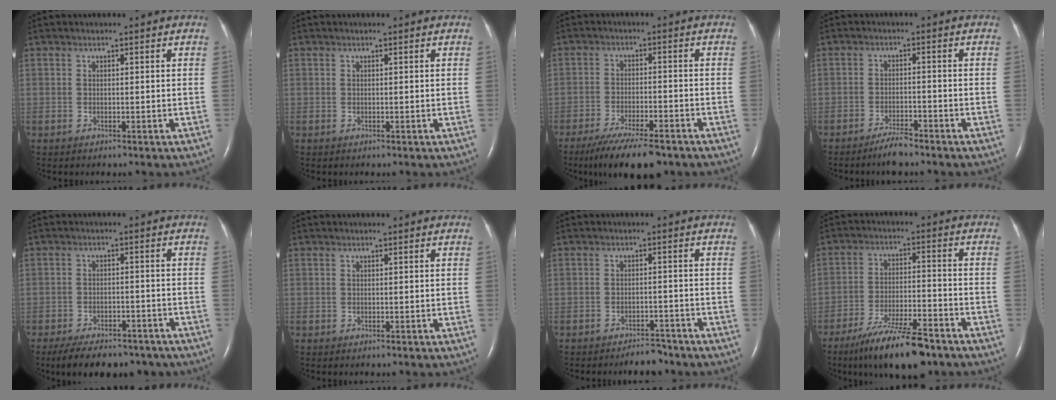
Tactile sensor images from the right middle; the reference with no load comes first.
{"total": 0.0}
{"total": 11.1, "force": [-8.6, 1.8, 6.9], "torque": [-0.114, -0.023, -0.137]}
{"total": 3.5, "force": [-3.0, 0.4, 1.7], "torque": [-0.038, -0.005, -0.055]}
{"total": 12.1, "force": [-9.5, 5.3, 5.5], "torque": [-0.086, 0.002, -0.131]}
{"total": 0.0}
{"total": 3.6, "force": [-3.3, 1.1, 1.0], "torque": [-0.015, 0.001, -0.048]}
{"total": 12.3, "force": [-9.1, 1.7, 8.0], "torque": [-0.143, -0.023, -0.157]}